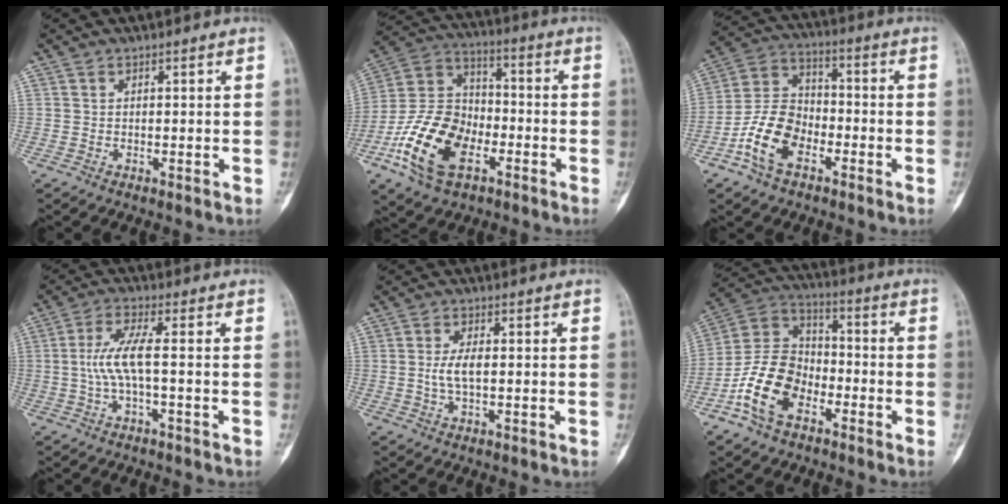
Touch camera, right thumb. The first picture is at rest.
{"total": 17.8, "force": [-7.4, 10.8, 12.0], "torque": [-0.220, 0.044, -0.142]}
{"total": 11.7, "force": [-5.4, 7.4, 7.4], "torque": [-0.134, 0.039, -0.108]}
{"total": 6.2, "force": [-0.5, 1.0, 6.1], "torque": [-0.145, 0.017, -0.017]}
{"total": 3.7, "force": [-0.1, 1.4, 3.4], "torque": [-0.075, 0.002, -0.003]}
{"total": 13.9, "force": [-6.2, 9.1, 8.5], "torque": [-0.151, 0.053, -0.126]}